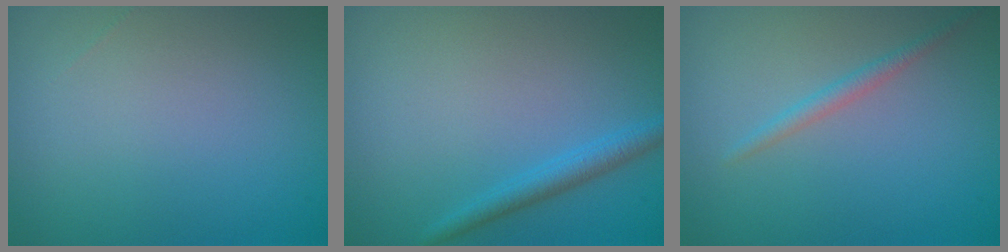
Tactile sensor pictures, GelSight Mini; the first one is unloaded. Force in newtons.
{"total": 2.1, "press": 2.0, "slide": 0.2}
{"total": 1.4, "press": 1.4, "slide": 0.1}